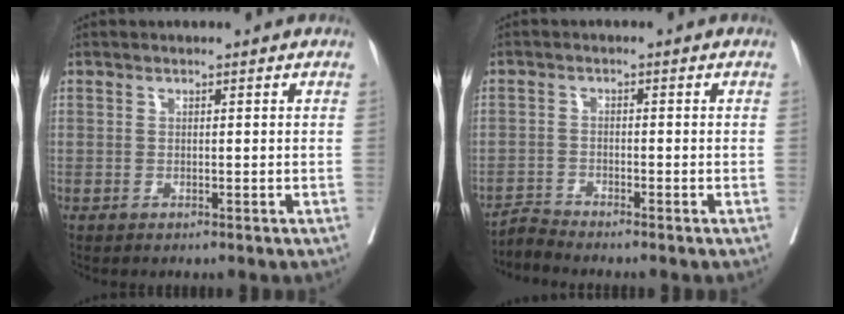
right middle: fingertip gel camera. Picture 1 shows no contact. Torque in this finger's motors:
{"motor_torque": [-0.12, 0.03, -0.02, 0.00]}